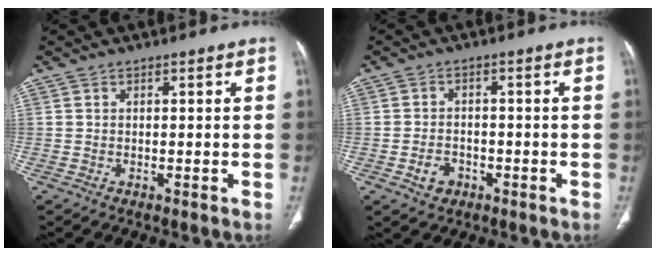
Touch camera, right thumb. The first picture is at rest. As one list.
[{"total": 3.8, "force": [-1.7, 3.0, 1.8], "torque": [-0.024, 0.014, -0.024]}]